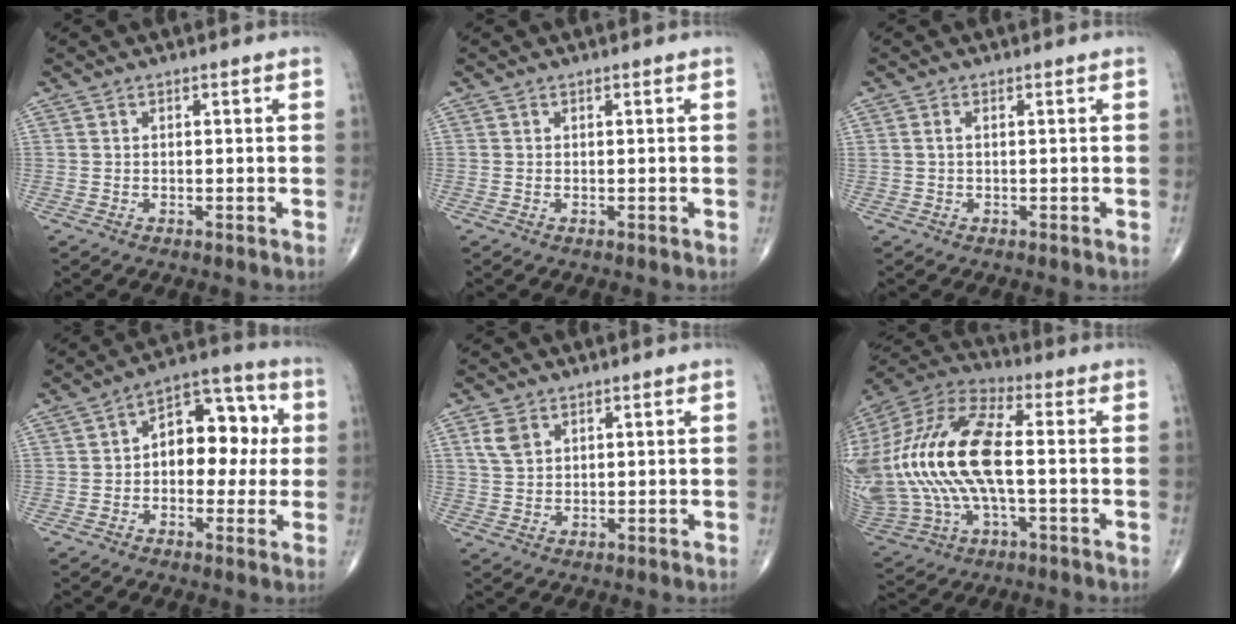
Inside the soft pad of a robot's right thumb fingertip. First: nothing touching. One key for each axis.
{"total": 0.0}
{"total": 1.1, "fx": 0.2, "fy": 0.6, "fz": 0.9, "tx": -0.022, "ty": 0.003, "tz": 0.005}
{"total": 12.9, "fx": 0.8, "fy": 8.2, "fz": 9.9, "tx": -0.093, "ty": 0.036, "tz": -0.001}
{"total": 3.8, "fx": 1.8, "fy": 2.5, "fz": 2.2, "tx": -0.039, "ty": -0.002, "tz": 0.042}
{"total": 28.5, "fx": -0.4, "fy": 14.0, "fz": 24.8, "tx": -0.593, "ty": 0.027, "tz": 0.003}